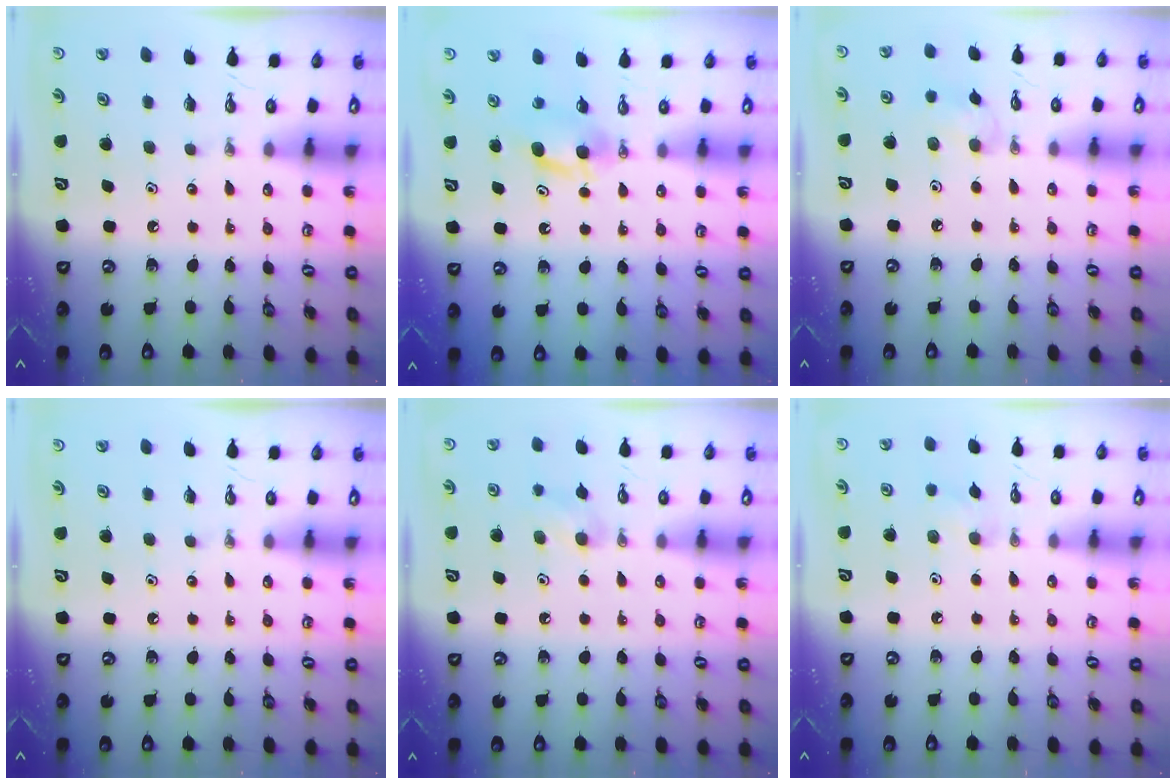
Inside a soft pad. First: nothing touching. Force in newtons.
{"total": 4.4, "press": 4.4, "slide": 0.6}
{"total": 8.3, "press": 8.0, "slide": 2.2}
{"total": 0.0}
{"total": 7.3, "press": 6.9, "slide": 2.3}
{"total": 6.8, "press": 6.8, "slide": 1.0}